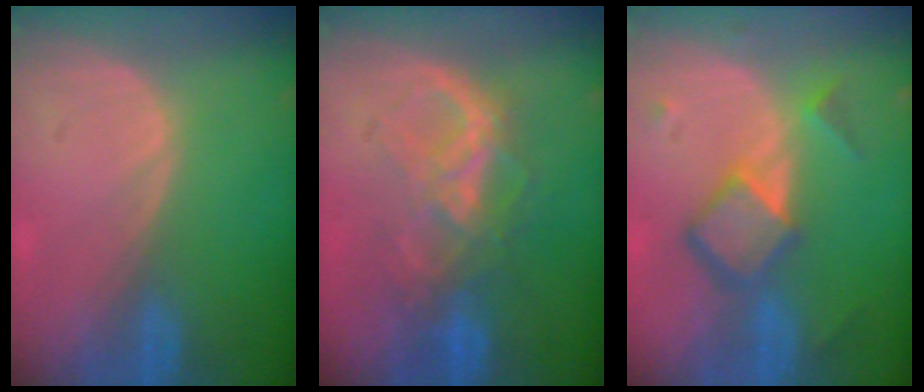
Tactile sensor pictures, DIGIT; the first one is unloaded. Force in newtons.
{"total": 7.1, "press": 7.1, "slide": 1.0}
{"total": 6.8, "press": 5.9, "slide": 3.4}